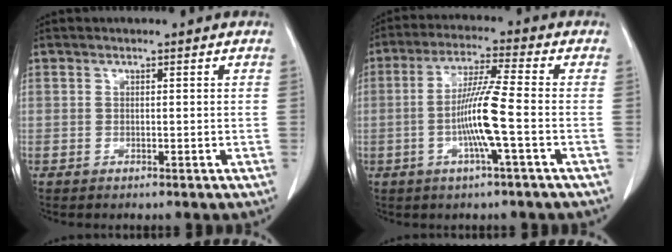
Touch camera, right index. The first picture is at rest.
{"total": 9.0, "force": [-2.0, -0.7, 8.8], "torque": [-0.173, -0.003, -0.042]}